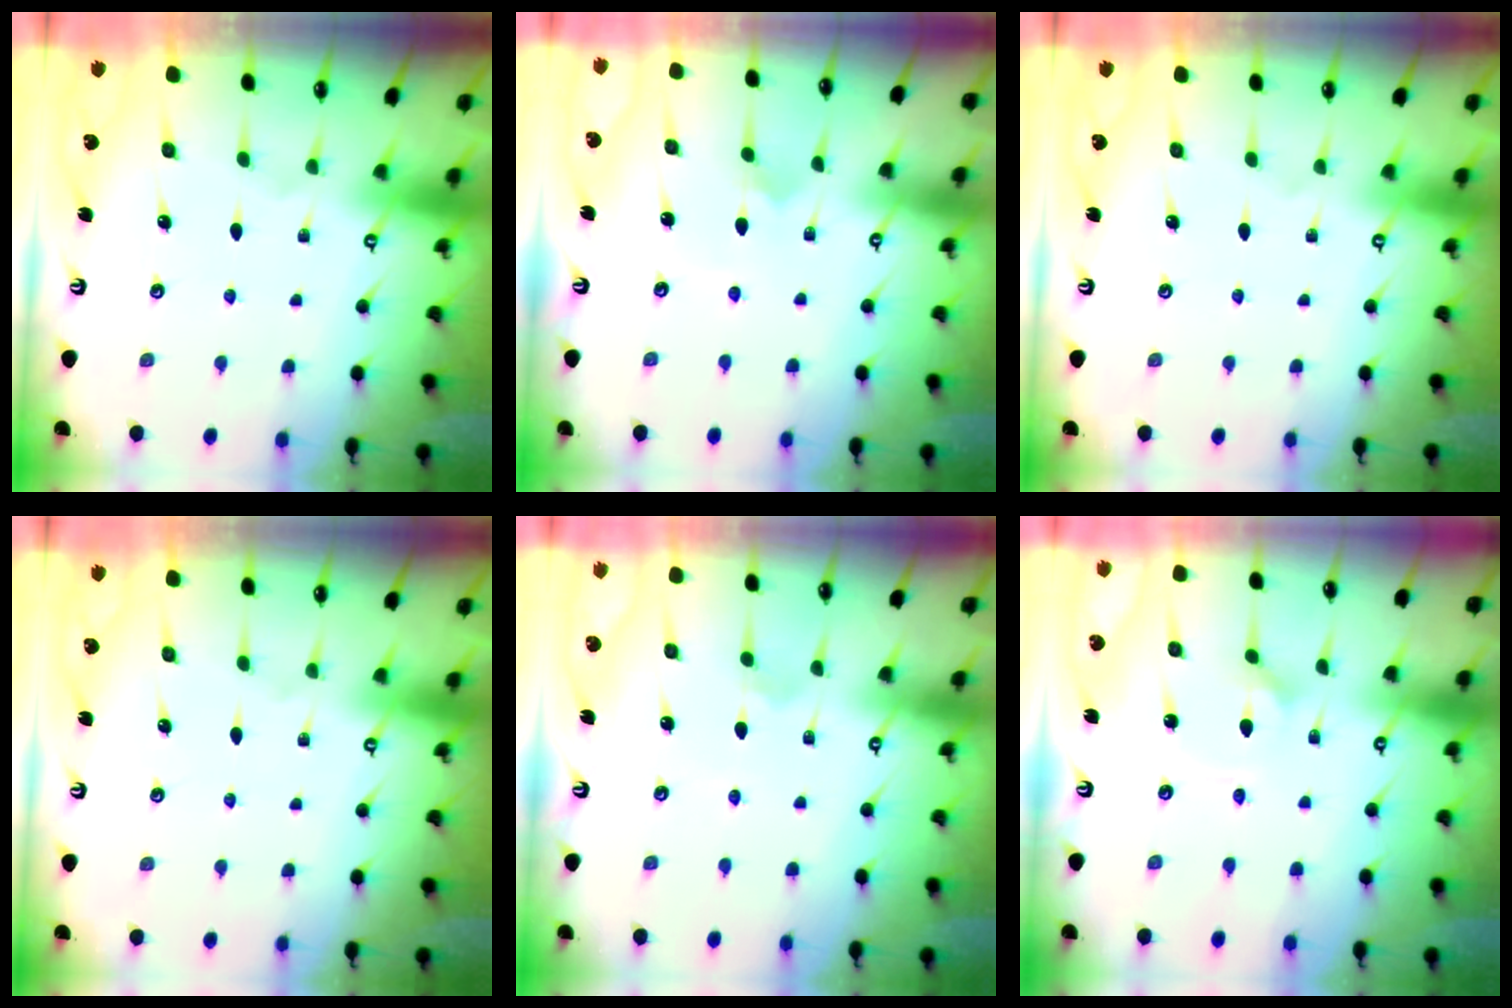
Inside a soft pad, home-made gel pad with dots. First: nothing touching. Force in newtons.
{"total": 2.9, "press": 2.9, "slide": 0.2}
{"total": 0.0}
{"total": 0.0}
{"total": 2.0, "press": 2.0, "slide": 0.2}
{"total": 2.7, "press": 2.6, "slide": 0.7}